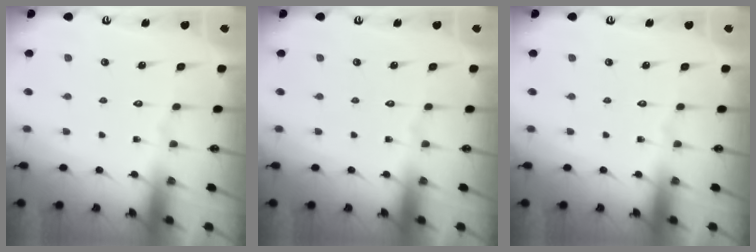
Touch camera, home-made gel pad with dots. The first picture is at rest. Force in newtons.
{"total": 0.0}
{"total": 0.0}